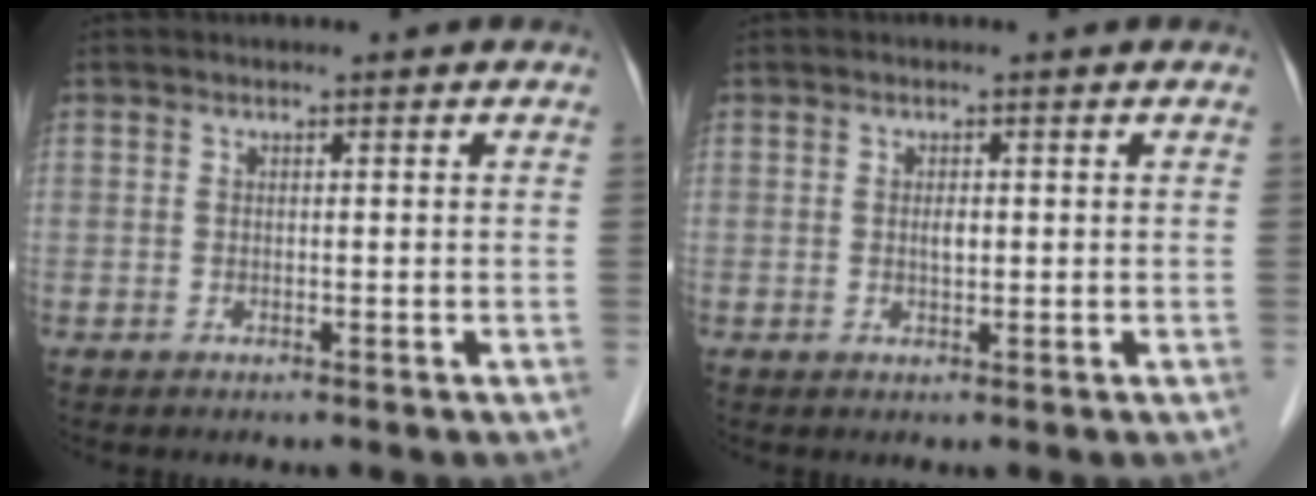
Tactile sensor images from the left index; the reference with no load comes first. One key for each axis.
{"total": 1.4, "fx": -1.1, "fy": 0.4, "fz": 0.9, "tx": -0.016, "ty": -0.006, "tz": -0.017}